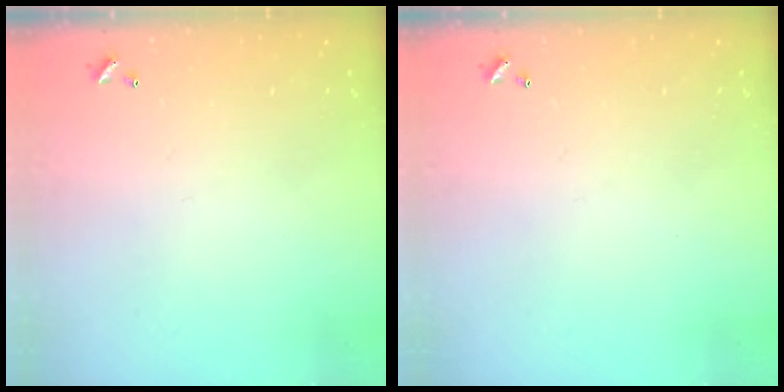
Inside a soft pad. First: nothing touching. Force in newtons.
{"total": 0.0}